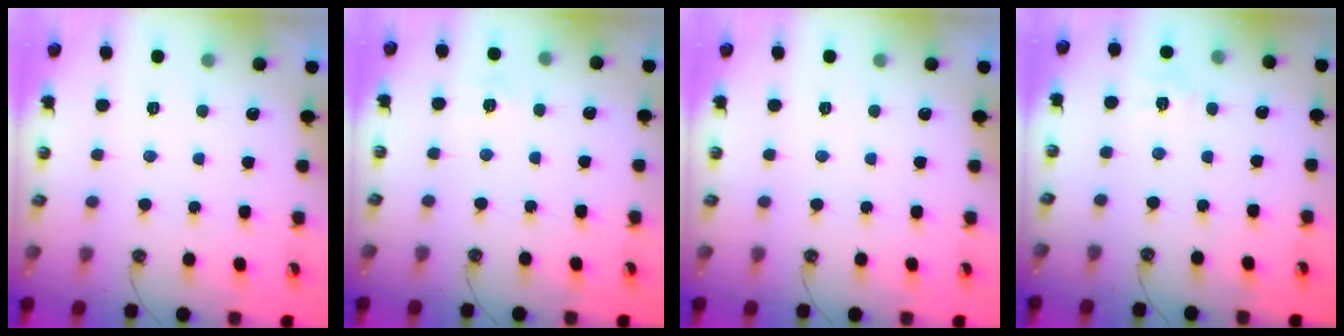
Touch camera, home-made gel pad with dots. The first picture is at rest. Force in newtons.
{"total": 5.3, "press": 5.3, "slide": 0.5}
{"total": 0.0}
{"total": 4.3, "press": 4.3, "slide": 0.6}